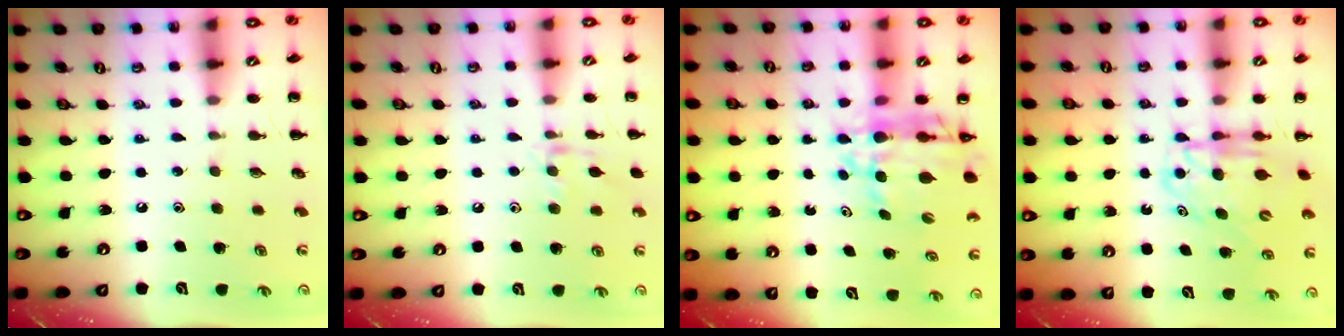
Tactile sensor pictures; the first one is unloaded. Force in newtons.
{"total": 7.8, "press": 7.7, "slide": 1.3}
{"total": 8.8, "press": 7.9, "slide": 3.9}
{"total": 6.8, "press": 6.7, "slide": 0.9}